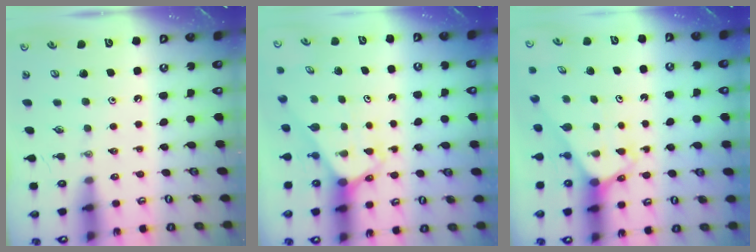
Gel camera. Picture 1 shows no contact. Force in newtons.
{"total": 2.7, "press": 2.7, "slide": 0.2}
{"total": 2.8, "press": 2.8, "slide": 0.2}